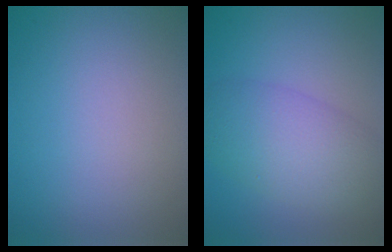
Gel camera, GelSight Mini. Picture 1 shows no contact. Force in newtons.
{"total": 6.1, "press": 6.1, "slide": 0.2}